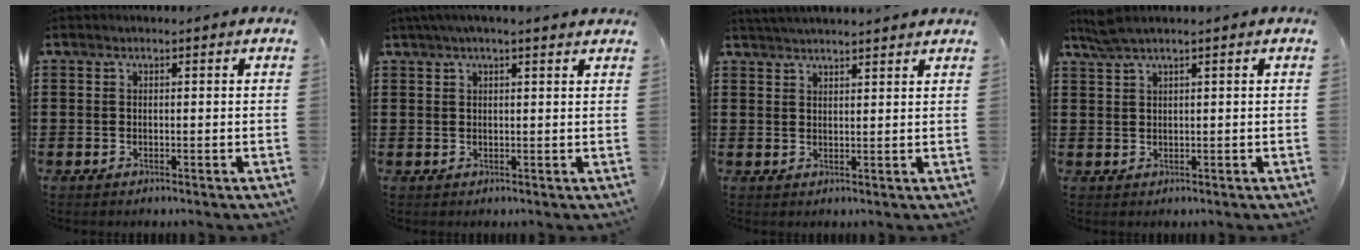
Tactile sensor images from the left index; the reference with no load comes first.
{"total": 2.3, "force": [1.8, 0.0, 1.4], "torque": [-0.032, 0.005, 0.033]}
{"total": 2.5, "force": [2.5, -0.3, 0.3], "torque": [-0.011, -0.003, 0.048]}
{"total": 2.4, "force": [1.6, 0.0, 1.8], "torque": [-0.036, 0.000, 0.029]}